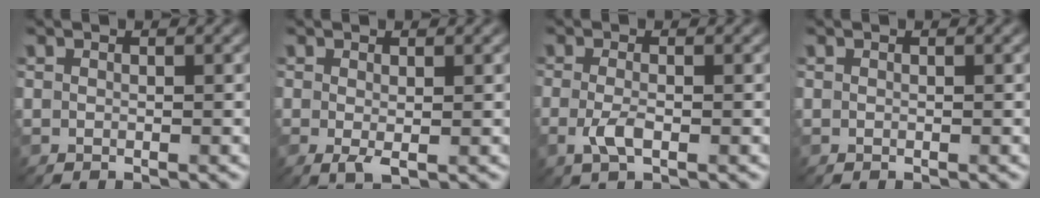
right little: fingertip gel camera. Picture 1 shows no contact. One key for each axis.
{"total": 1.4, "fx": -0.2, "fy": 0.3, "fz": 1.4, "tx": -0.028, "ty": -0.007, "tz": -0.003}
{"total": 2.1, "fx": -0.6, "fy": 0.7, "fz": 1.9, "tx": -0.043, "ty": -0.002, "tz": -0.016}
{"total": 0.0}